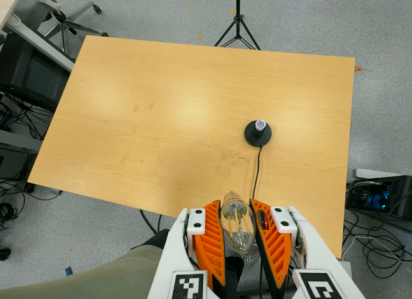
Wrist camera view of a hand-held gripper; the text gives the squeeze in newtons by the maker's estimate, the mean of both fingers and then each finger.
{"total": 18.0, "left": 19.4, "right": 16.7}